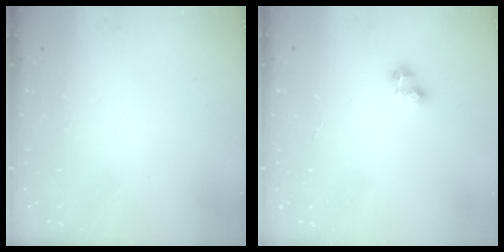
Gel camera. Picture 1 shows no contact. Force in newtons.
{"total": 2.4, "press": 2.4, "slide": 0.3}